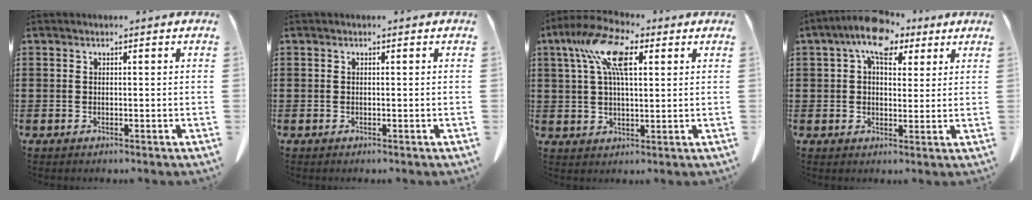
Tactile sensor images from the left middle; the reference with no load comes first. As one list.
[{"total": 0.0}, {"total": 10.5, "force": [4.4, 4.4, 8.4], "torque": [-0.185, 0.009, 0.074]}, {"total": 7.7, "force": [4.8, 4.0, 4.3], "torque": [-0.089, -0.001, 0.085]}]